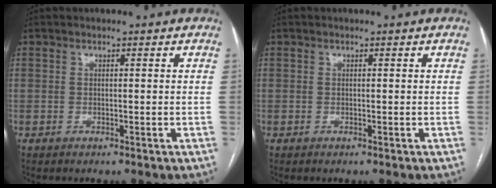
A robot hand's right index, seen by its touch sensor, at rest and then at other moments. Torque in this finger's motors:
{"motor_torque": [0.02, 0.02, 0.01, 0.01]}